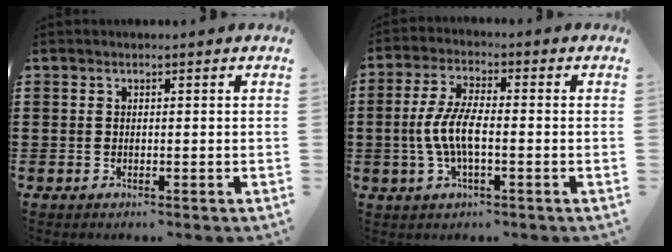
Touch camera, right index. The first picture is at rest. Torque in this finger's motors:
{"motor_torque": [1.47, -0.67, 0.90, 0.21]}